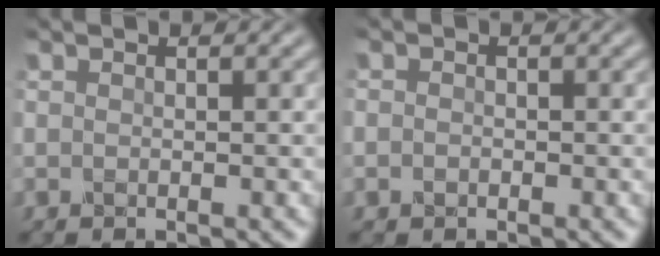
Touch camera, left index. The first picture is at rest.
{"total": 0.8, "force": [-0.3, 0.7, 0.2], "torque": [-0.004, 0.002, -0.009]}